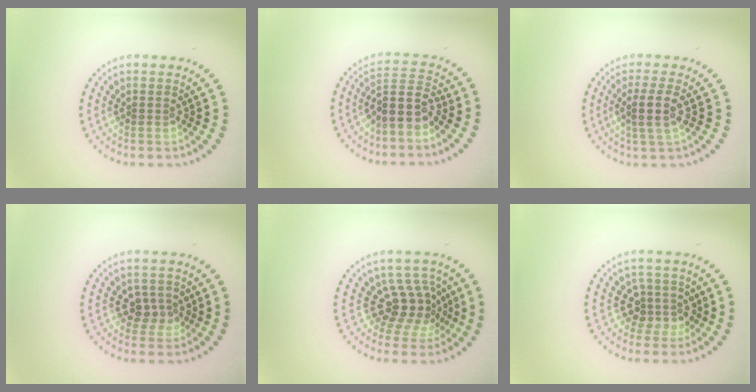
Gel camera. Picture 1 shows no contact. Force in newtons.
{"total": 3.4, "press": 2.8, "slide": 2.0}
{"total": 2.6, "press": 2.1, "slide": 1.5}
{"total": 2.1, "press": 1.9, "slide": 0.8}
{"total": 3.6, "press": 2.6, "slide": 2.5}
{"total": 2.5, "press": 1.9, "slide": 1.5}